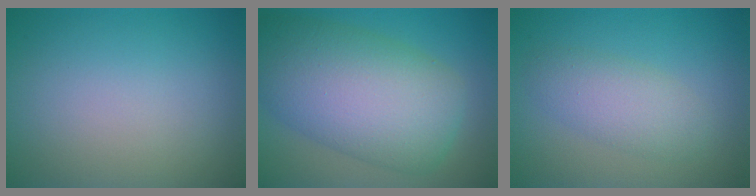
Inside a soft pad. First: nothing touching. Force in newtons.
{"total": 11.5, "press": 11.5, "slide": 0.2}
{"total": 3.3, "press": 3.3, "slide": 0.2}